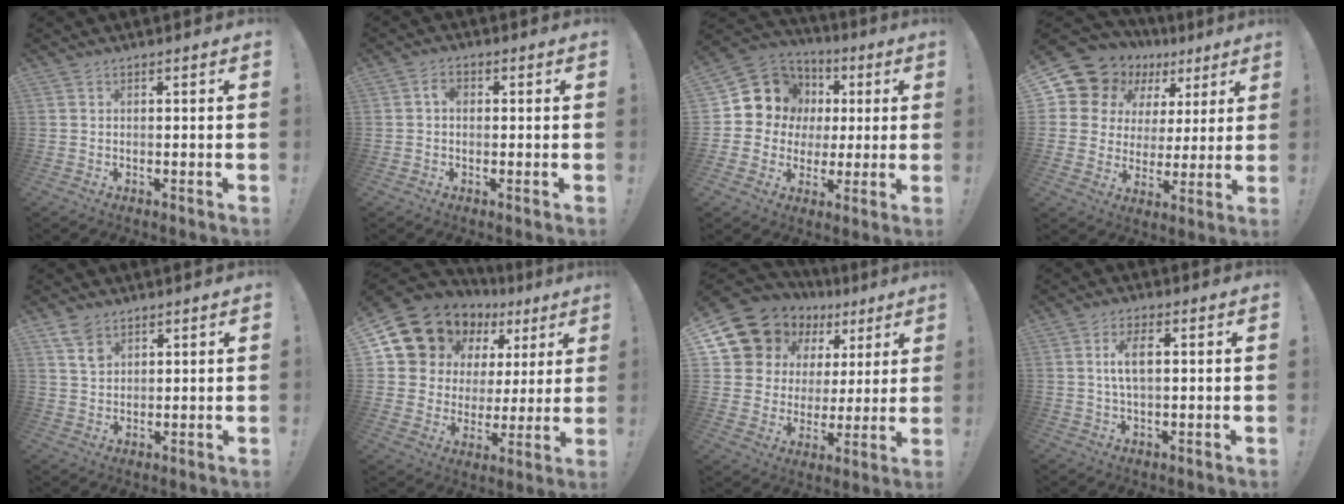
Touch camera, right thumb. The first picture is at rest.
{"total": 1.0, "force": [-0.1, 0.8, 0.6], "torque": [-0.004, 0.003, -0.005]}
{"total": 11.4, "force": [2.6, 10.8, 2.7], "torque": [-0.035, -0.017, 0.068]}
{"total": 12.5, "force": [8.6, 8.3, 3.8], "torque": [-0.072, -0.065, 0.169]}
{"total": 5.8, "force": [3.7, 3.6, 2.6], "torque": [-0.038, -0.017, 0.071]}
{"total": 12.4, "force": [10.0, 6.7, 2.9], "torque": [-0.059, -0.081, 0.194]}
{"total": 13.7, "force": [9.5, 8.7, 4.6], "torque": [-0.084, -0.067, 0.190]}
{"total": 6.2, "force": [1.1, 2.5, 5.5], "torque": [-0.098, 0.000, 0.014]}